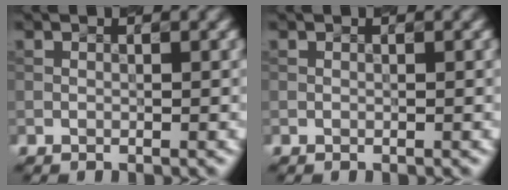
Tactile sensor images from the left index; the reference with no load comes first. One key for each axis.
{"total": 0.0}